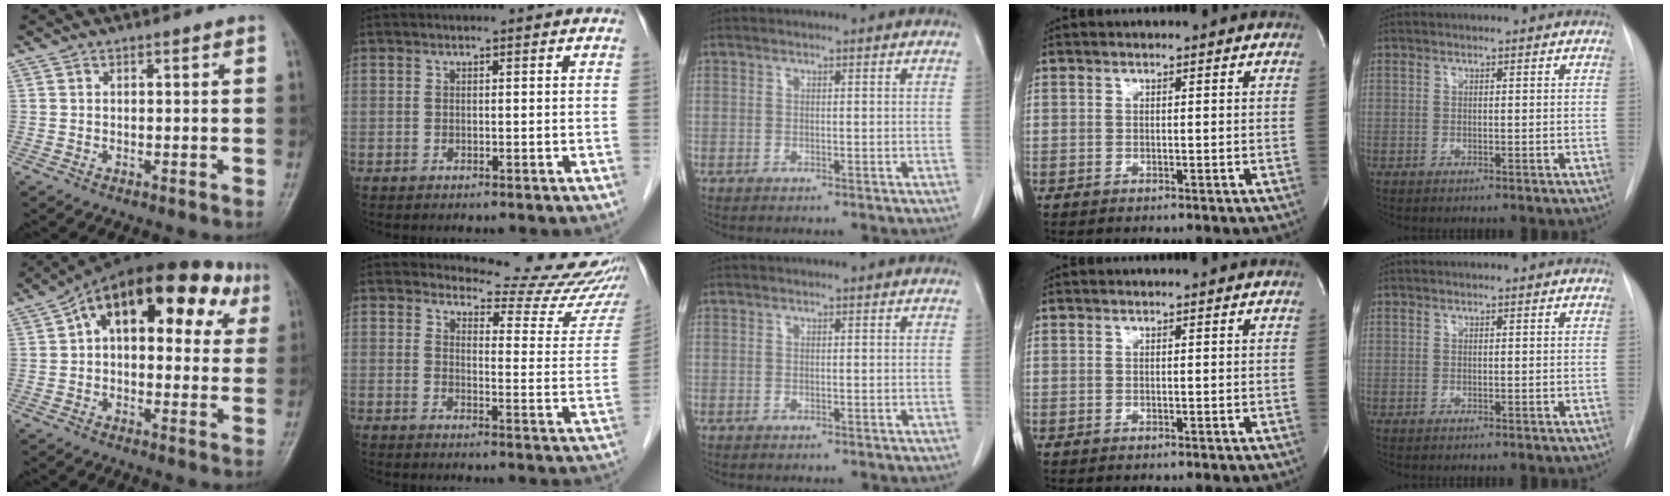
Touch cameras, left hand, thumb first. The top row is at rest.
{"thumb": {"total": 20.0, "force": [6.4, 11.1, 15.4], "torque": [-0.179, 0.039, 0.083]}, "index": {"total": 17.6, "force": [17.1, 2.6, 3.1], "torque": [-0.018, -0.108, 0.169]}}